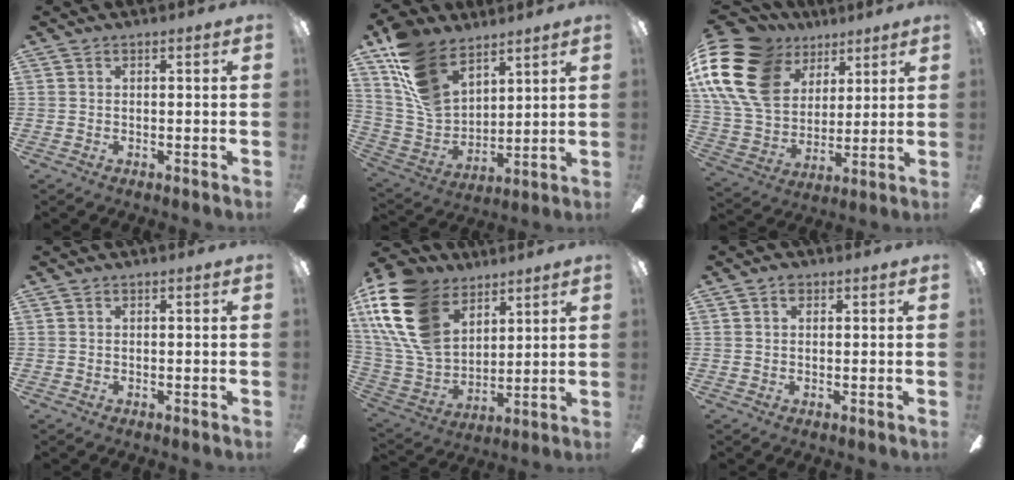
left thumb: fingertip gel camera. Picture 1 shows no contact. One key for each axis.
{"total": 16.4, "fx": 11.0, "fy": 9.6, "fz": 7.3, "tx": -0.167, "ty": -0.050, "tz": 0.214}
{"total": 22.0, "fx": 9.9, "fy": 15.5, "fz": 12.2, "tx": -0.276, "ty": -0.039, "tz": 0.181}
{"total": 0.0}
{"total": 21.2, "fx": 10.7, "fy": 13.6, "fz": 12.2, "tx": -0.291, "ty": -0.043, "tz": 0.199}
{"total": 1.3, "fx": 0.5, "fy": 0.9, "fz": 0.9, "tx": -0.011, "ty": 0.001, "tz": 0.006}